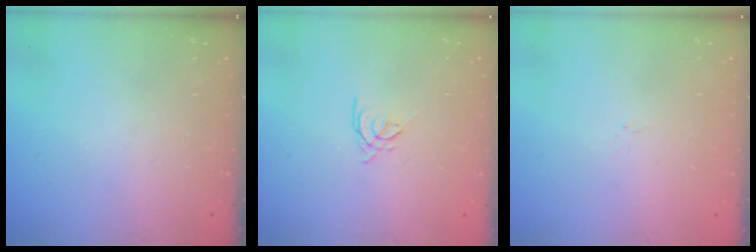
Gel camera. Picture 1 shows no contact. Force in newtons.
{"total": 1.9, "press": 1.8, "slide": 0.5}
{"total": 0.0}